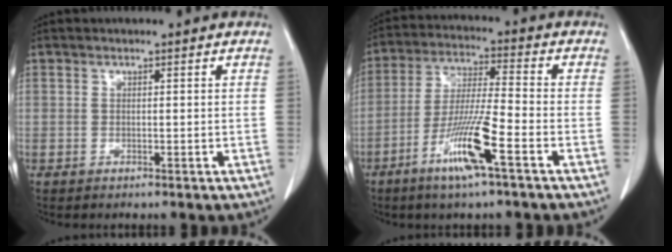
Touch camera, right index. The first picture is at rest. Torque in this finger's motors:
{"motor_torque": [1.09, -0.87, 0.30, 0.11]}